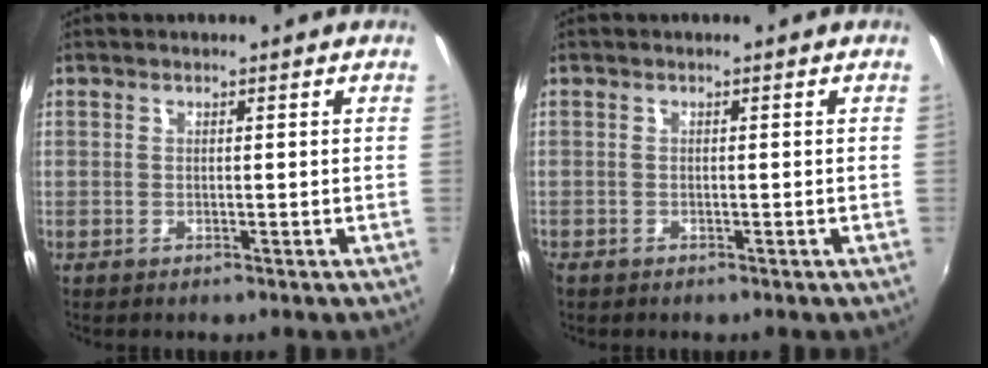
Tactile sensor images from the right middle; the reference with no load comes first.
{"total": 0.8, "force": [-0.6, 0.4, 0.1], "torque": [-0.004, -0.003, -0.014]}